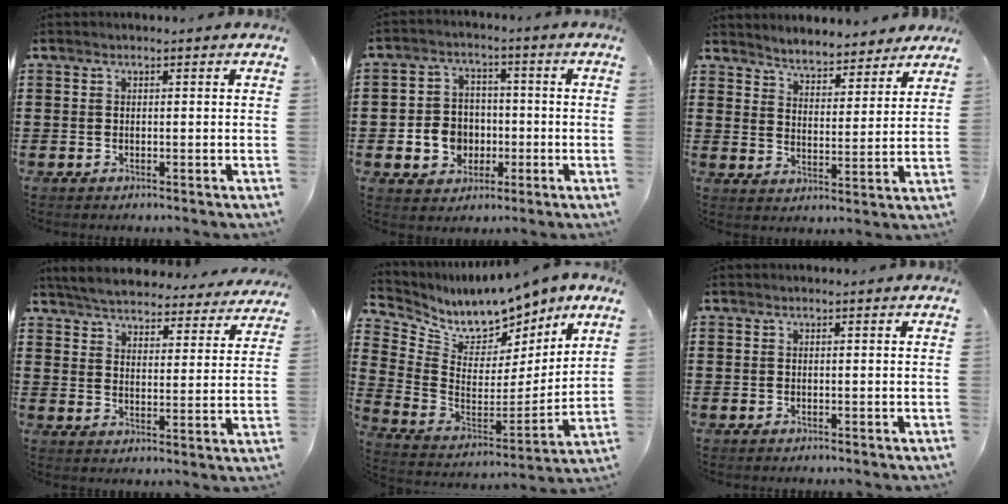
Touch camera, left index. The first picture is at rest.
{"total": 6.1, "force": [-1.2, 5.5, 2.2], "torque": [-0.056, 0.017, -0.020]}
{"total": 4.3, "force": [4.2, 0.1, -0.4], "torque": [-0.016, -0.030, 0.071]}
{"total": 5.1, "force": [5.1, 0.2, 0.7], "torque": [-0.041, -0.033, 0.087]}
{"total": 9.5, "force": [8.5, 3.5, 2.4], "torque": [-0.080, -0.059, 0.149]}
{"total": 0.0}